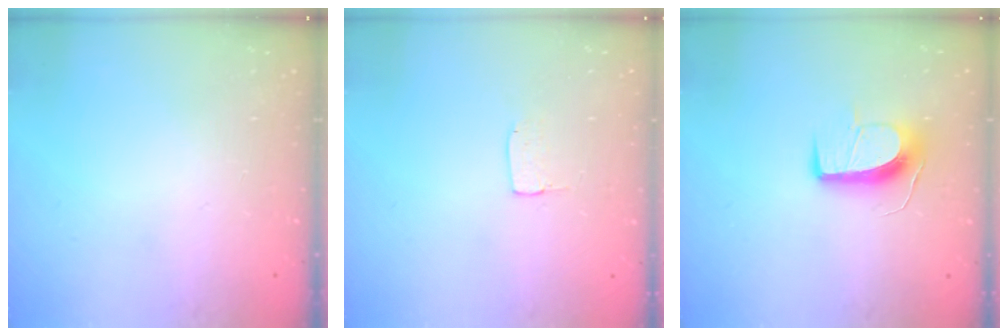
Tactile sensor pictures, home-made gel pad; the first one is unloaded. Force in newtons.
{"total": 2.9, "press": 2.9, "slide": 0.2}
{"total": 10.1, "press": 10.1, "slide": 0.2}